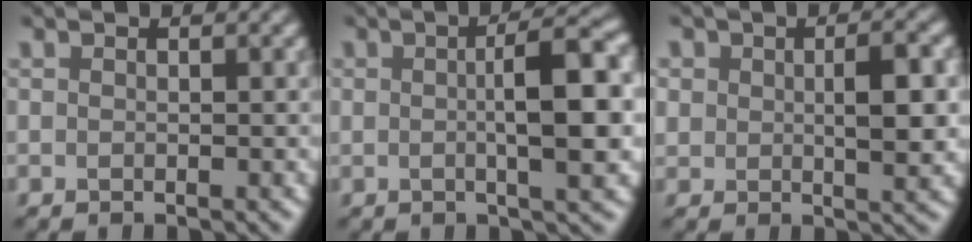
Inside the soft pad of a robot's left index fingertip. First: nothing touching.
{"total": 6.5, "force": [0.2, 1.5, 6.3], "torque": [-0.092, 0.004, 0.003]}
{"total": 4.6, "force": [0.4, 2.8, 3.7], "torque": [-0.060, -0.003, 0.009]}